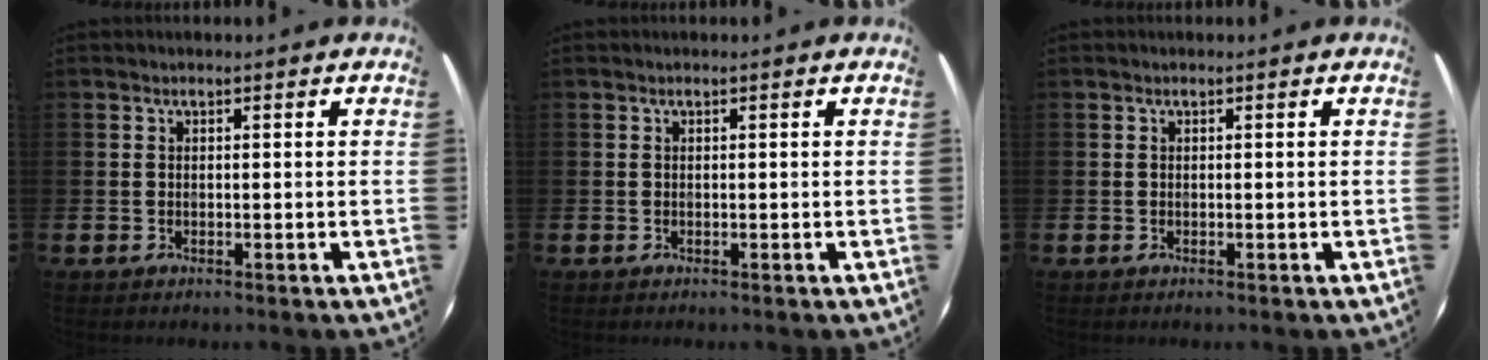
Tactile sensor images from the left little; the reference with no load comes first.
{"total": 0.0}
{"total": 0.0}